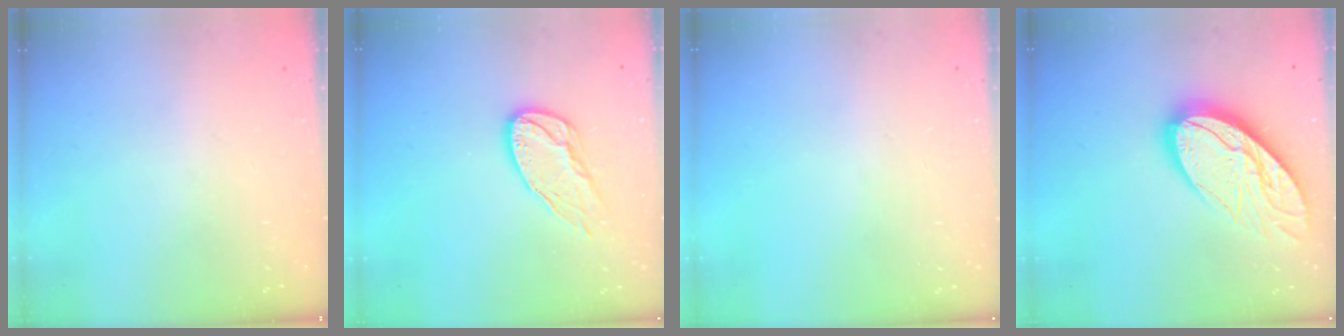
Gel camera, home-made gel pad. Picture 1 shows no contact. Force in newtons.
{"total": 11.3, "press": 11.3, "slide": 0.9}
{"total": 0.0}
{"total": 16.1, "press": 16.1, "slide": 1.2}